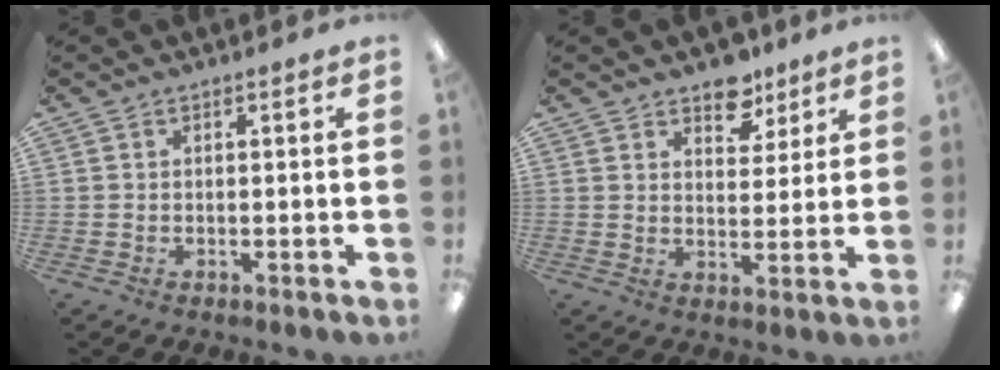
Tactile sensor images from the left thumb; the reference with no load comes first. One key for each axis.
{"total": 8.1, "fx": 6.1, "fy": 4.6, "fz": 2.7, "tx": -0.026, "ty": -0.031, "tz": 0.106}